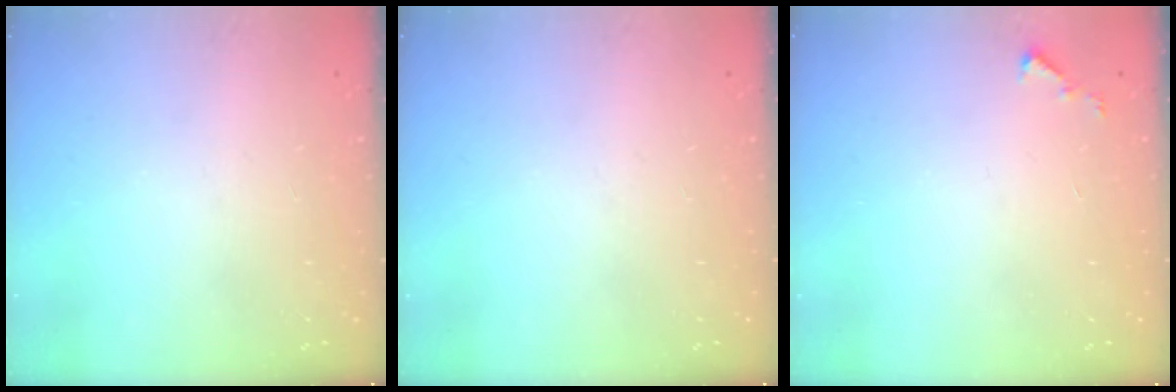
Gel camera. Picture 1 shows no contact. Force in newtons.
{"total": 0.0}
{"total": 3.1, "press": 3.1, "slide": 0.2}